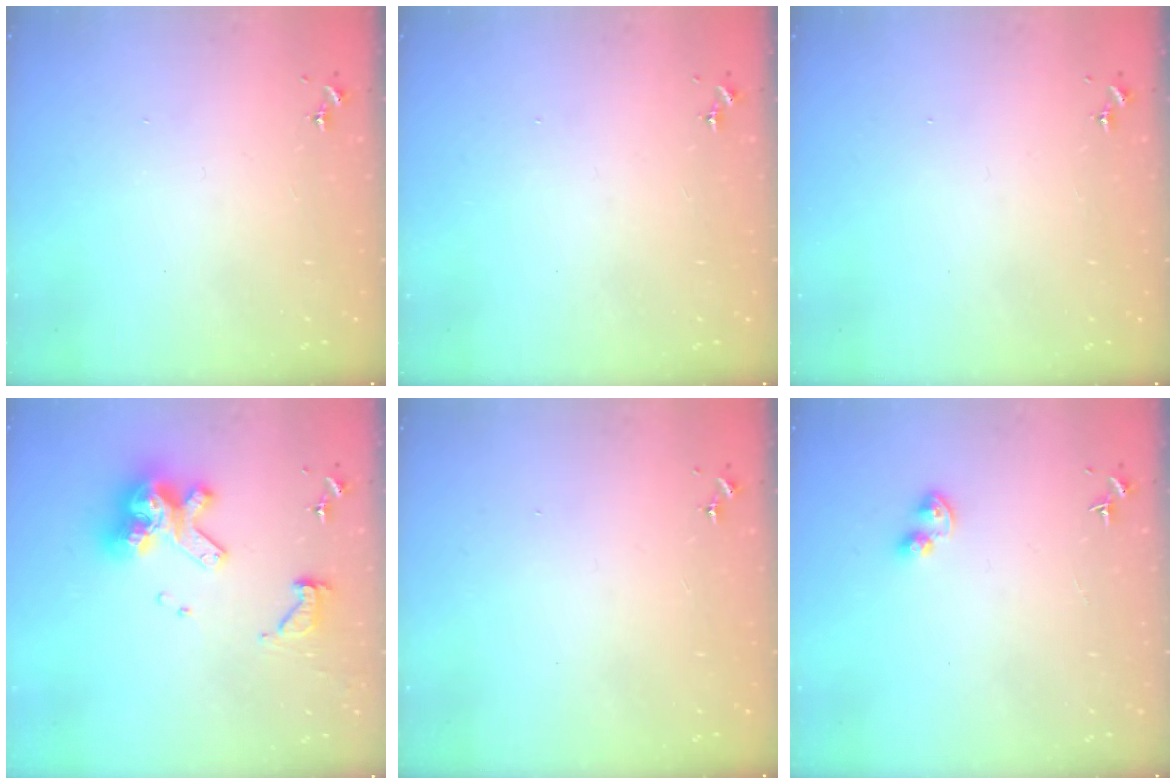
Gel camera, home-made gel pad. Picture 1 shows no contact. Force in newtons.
{"total": 0.0}
{"total": 0.0}
{"total": 15.9, "press": 15.8, "slide": 1.4}
{"total": 0.0}
{"total": 3.9, "press": 3.9, "slide": 0.4}